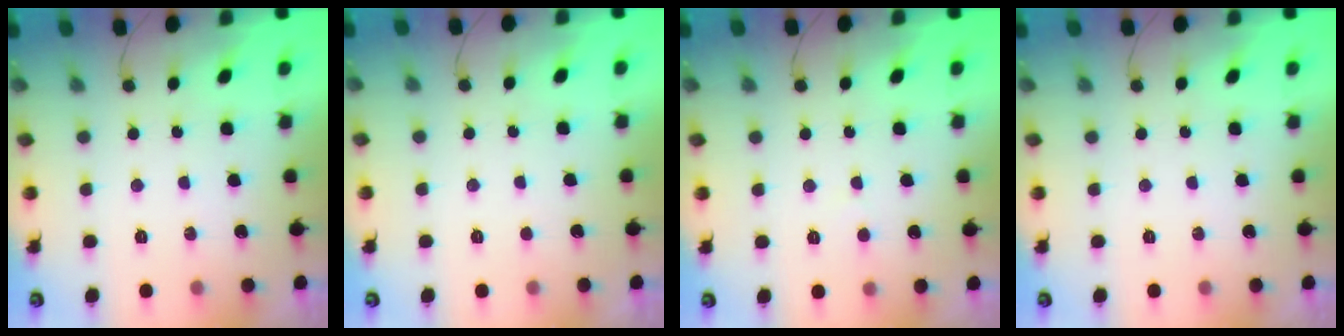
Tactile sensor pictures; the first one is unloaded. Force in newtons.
{"total": 1.6, "press": 1.6, "slide": 0.2}
{"total": 2.6, "press": 2.6, "slide": 0.2}
{"total": 0.0}